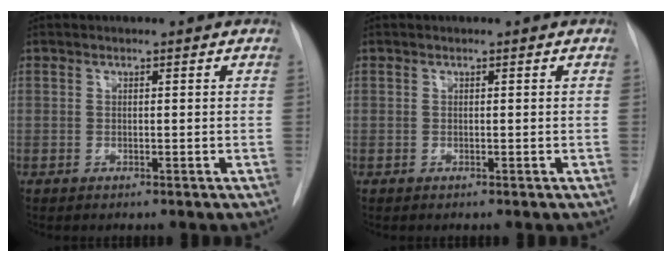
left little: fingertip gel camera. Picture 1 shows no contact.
{"total": 0.0}